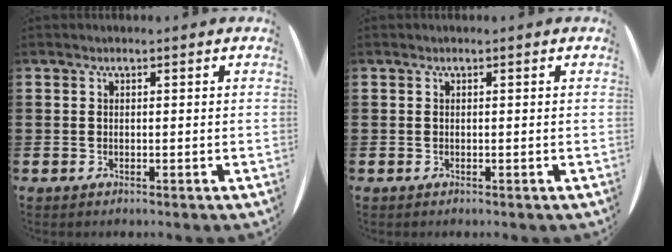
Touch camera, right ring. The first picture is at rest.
{"total": 0.0}